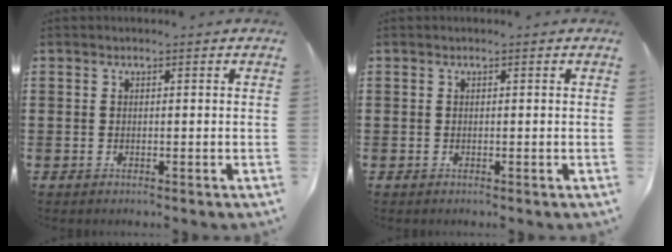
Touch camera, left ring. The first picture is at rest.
{"total": 0.0}